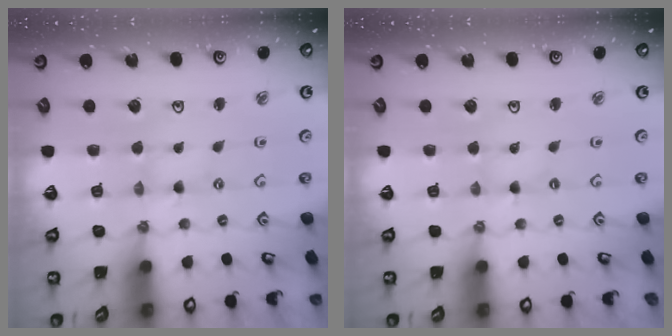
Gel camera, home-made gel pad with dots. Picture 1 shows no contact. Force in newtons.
{"total": 0.0}